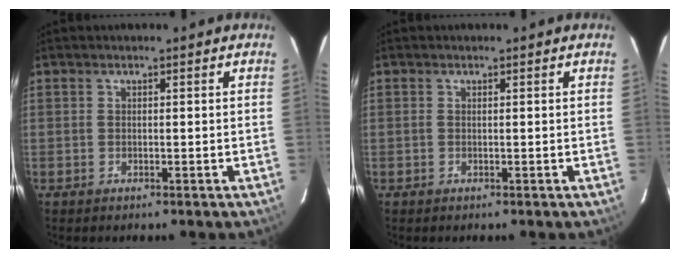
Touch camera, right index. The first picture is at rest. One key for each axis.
{"total": 0.0}